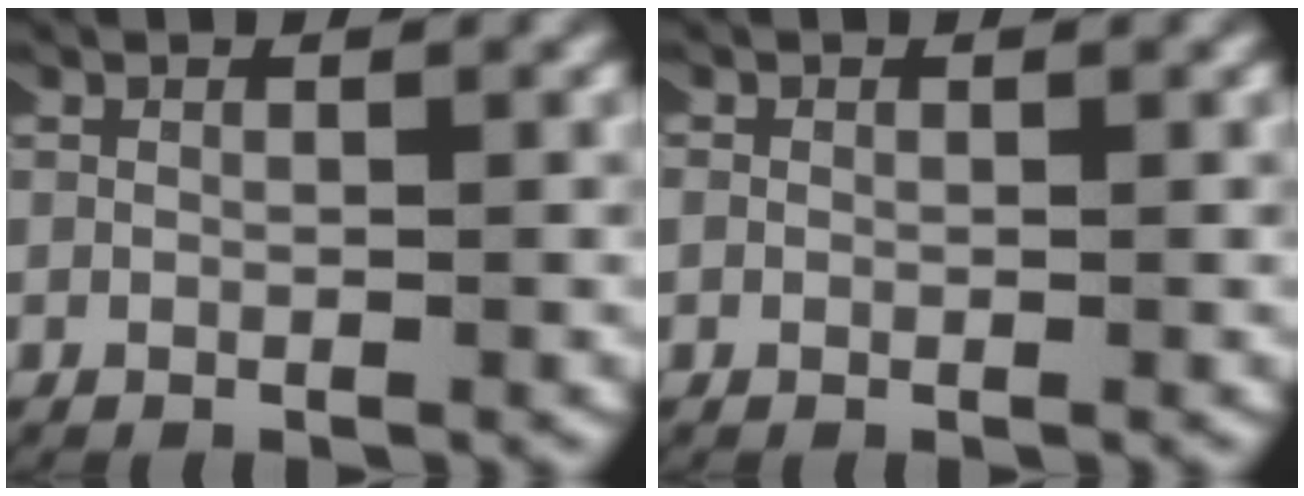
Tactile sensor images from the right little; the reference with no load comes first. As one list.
[{"total": 1.3, "force": [0.1, 1.3, 0.4], "torque": [-0.014, 0.002, -0.003]}]